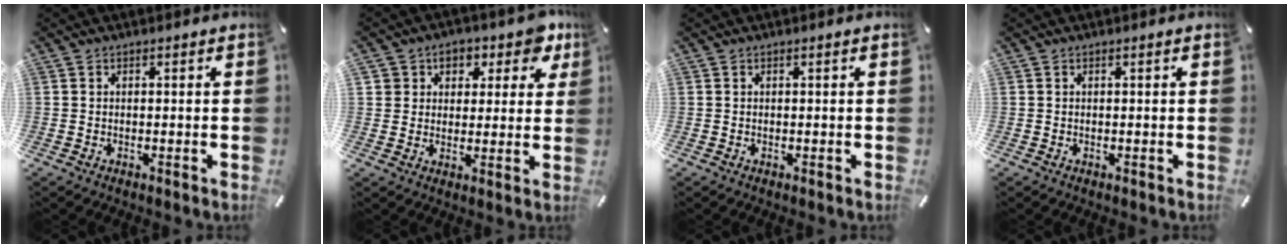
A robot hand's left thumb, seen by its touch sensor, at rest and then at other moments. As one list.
[{"total": 7.6, "force": [3.2, 6.2, 3.0], "torque": [-0.034, -0.018, 0.052]}, {"total": 0.0}, {"total": 0.0}]